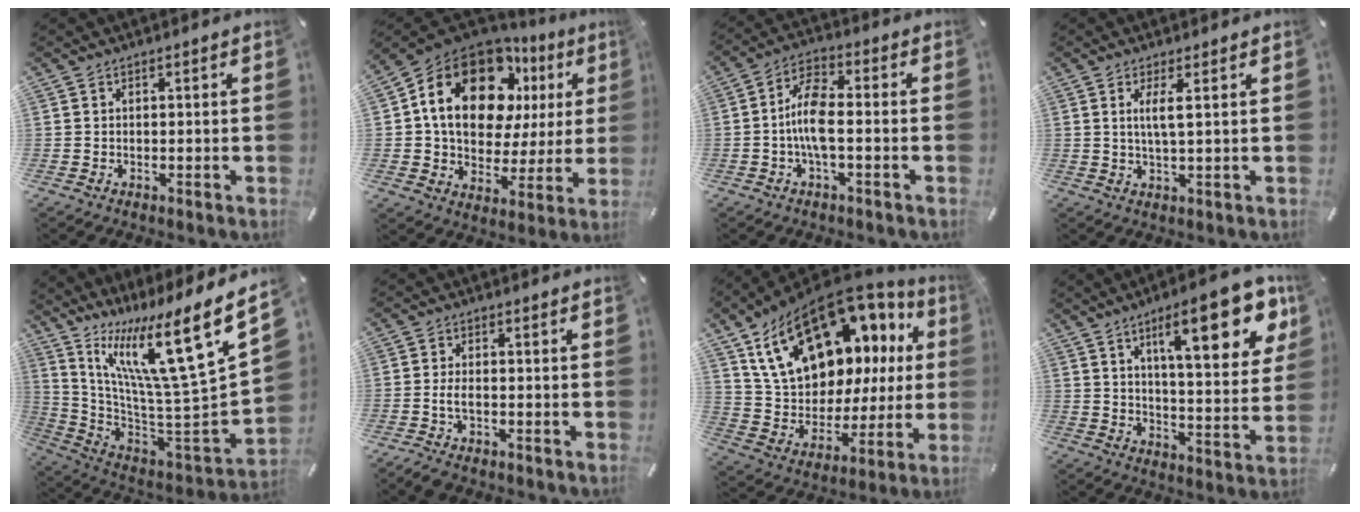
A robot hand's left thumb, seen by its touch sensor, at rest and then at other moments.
{"total": 20.9, "force": [8.3, 13.5, 13.7], "torque": [-0.243, -0.044, 0.135]}
{"total": 8.6, "force": [-1.4, 3.6, 7.7], "torque": [-0.157, 0.006, -0.026]}
{"total": 4.2, "force": [1.1, 0.6, 4.1], "torque": [-0.083, -0.002, 0.016]}
{"total": 20.8, "force": [11.6, 3.6, 16.9], "torque": [-0.287, -0.112, 0.176]}
{"total": 3.4, "force": [-1.4, 1.5, 2.7], "torque": [-0.060, 0.005, -0.029]}
{"total": 21.3, "force": [11.2, 13.1, 12.4], "torque": [-0.197, -0.070, 0.213]}
{"total": 20.4, "force": [9.8, 7.0, 16.5], "torque": [-0.237, -0.040, 0.145]}